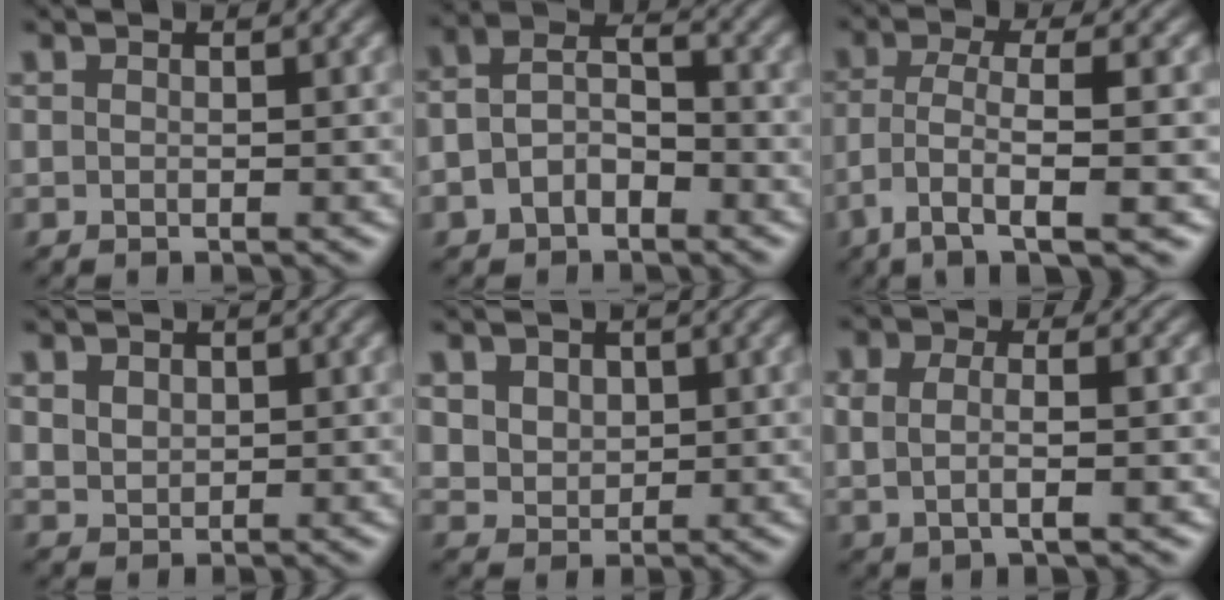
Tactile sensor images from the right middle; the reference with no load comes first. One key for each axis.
{"total": 3.8, "fx": -1.2, "fy": 2.5, "fz": 2.6, "tx": -0.053, "ty": 0.007, "tz": -0.029}
{"total": 5.9, "fx": -2.3, "fy": 1.5, "fz": 5.2, "tx": -0.096, "ty": 0.005, "tz": -0.040}
{"total": 2.1, "fx": 1.1, "fy": 1.6, "fz": 0.9, "tx": -0.021, "ty": 0.007, "tz": 0.020}
{"total": 4.0, "fx": 2.0, "fy": 3.0, "fz": 1.9, "tx": -0.053, "ty": 0.008, "tz": 0.036}
{"total": 4.2, "fx": 0.7, "fy": 2.1, "fz": 3.5, "tx": -0.051, "ty": 0.004, "tz": 0.000}